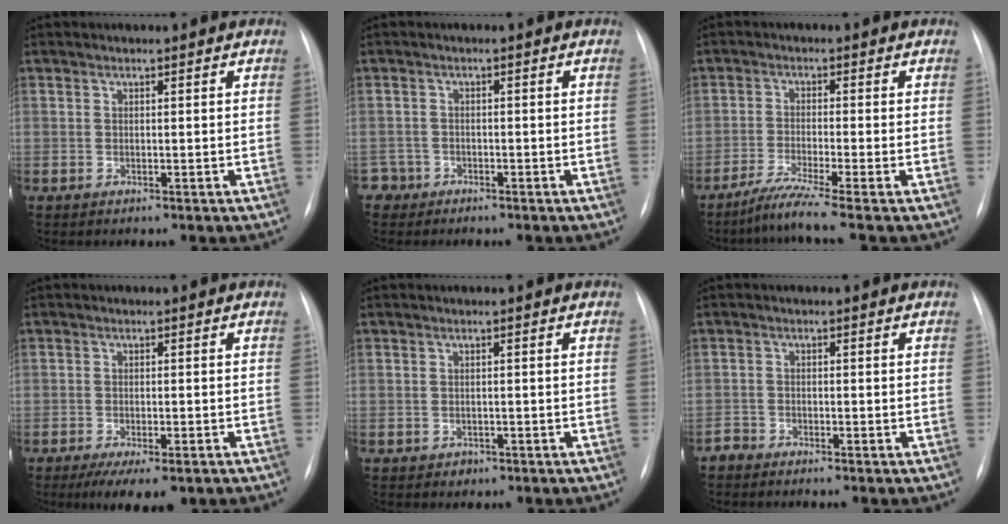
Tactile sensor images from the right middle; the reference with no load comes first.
{"total": 2.0, "force": [-1.3, 1.3, -0.7], "torque": [0.012, 0.007, -0.027]}
{"total": 5.2, "force": [-4.0, -1.7, 2.9], "torque": [-0.063, -0.027, -0.080]}
{"total": 7.6, "force": [-5.0, 2.3, 5.3], "torque": [-0.075, -0.016, -0.073]}
{"total": 0.8, "force": [-0.5, 0.6, 0.1], "torque": [-0.002, 0.001, -0.007]}
{"total": 1.4, "force": [-1.4, 0.3, -0.3], "torque": [0.007, -0.003, -0.027]}